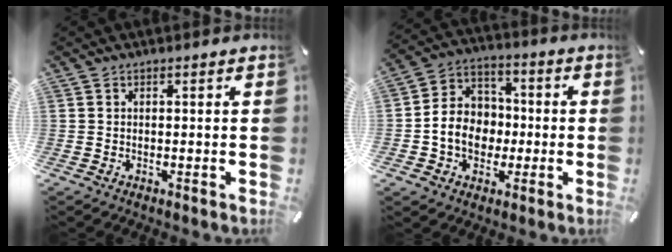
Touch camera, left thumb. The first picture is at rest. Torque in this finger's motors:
{"motor_torque": [1.25, 1.99, 0.70, 0.00, 0.10]}